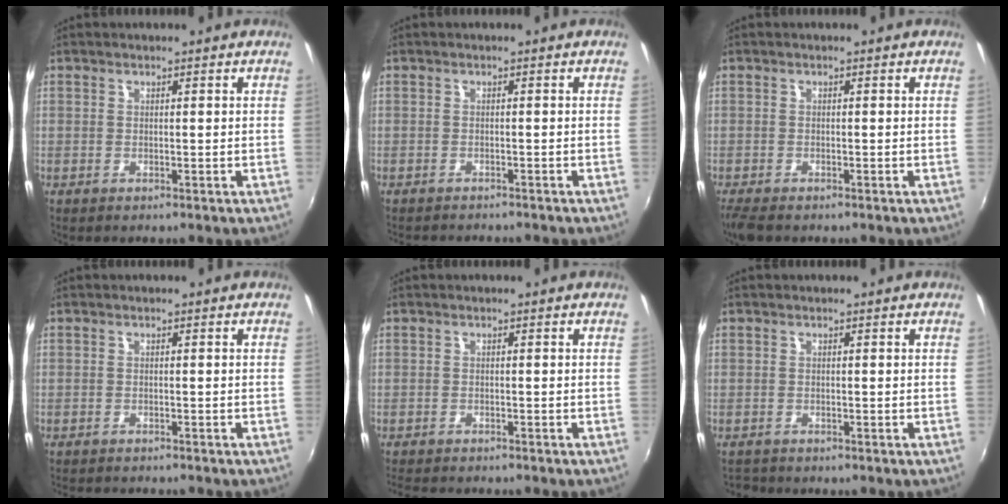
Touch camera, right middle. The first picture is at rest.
{"total": 3.4, "force": [-3.2, 0.7, 0.9], "torque": [-0.026, -0.012, -0.048]}
{"total": 4.0, "force": [-3.2, 1.1, 2.1], "torque": [-0.050, -0.021, -0.061]}
{"total": 2.5, "force": [-2.3, 0.4, 0.6], "torque": [-0.021, -0.013, -0.040]}
{"total": 4.3, "force": [-4.0, 0.8, 1.4], "torque": [-0.038, -0.017, -0.068]}
{"total": 1.6, "force": [-1.4, 0.6, 0.1], "torque": [-0.006, -0.006, -0.026]}